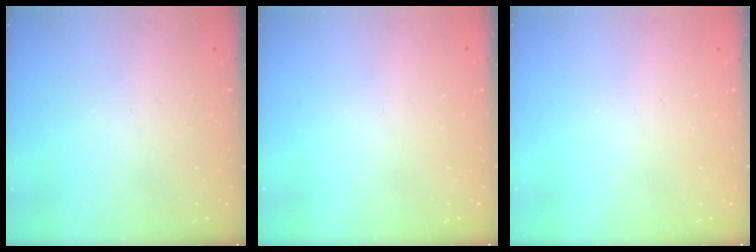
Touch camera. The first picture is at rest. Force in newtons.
{"total": 0.0}
{"total": 0.0}